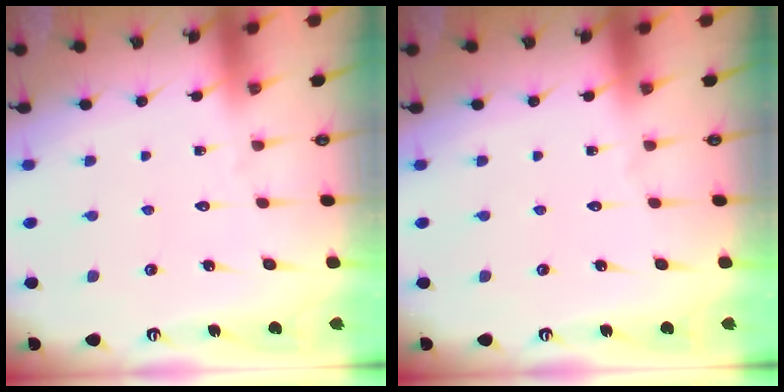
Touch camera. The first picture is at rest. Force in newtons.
{"total": 0.0}